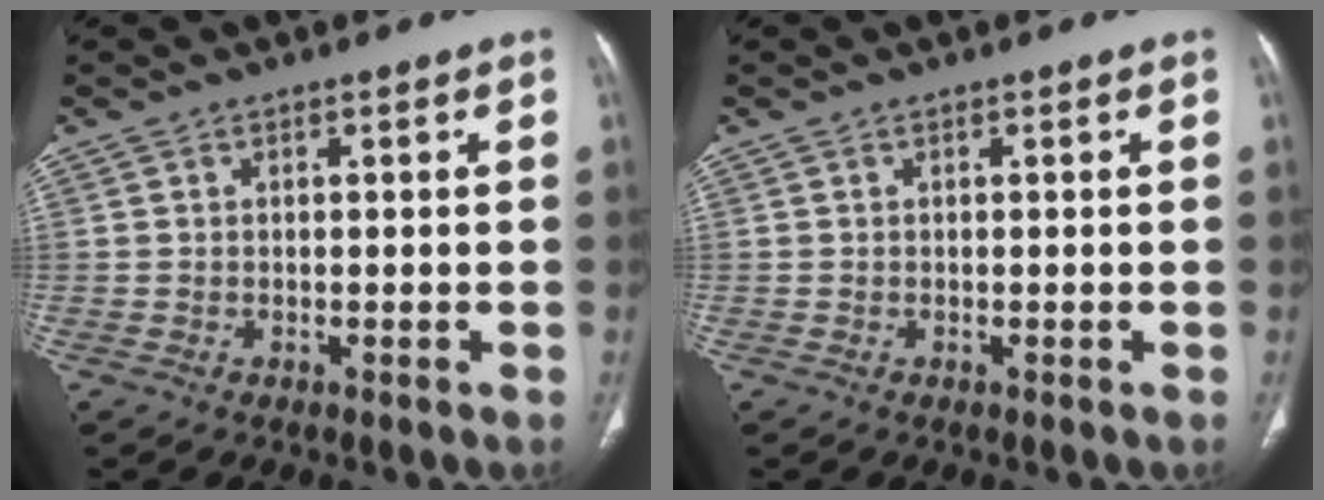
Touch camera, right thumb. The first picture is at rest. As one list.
[{"total": 0.0}]